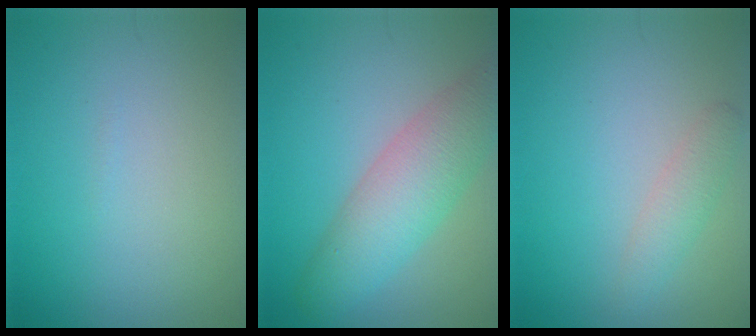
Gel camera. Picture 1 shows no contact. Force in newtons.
{"total": 6.2, "press": 6.2, "slide": 0.3}
{"total": 1.9, "press": 1.9, "slide": 0.0}